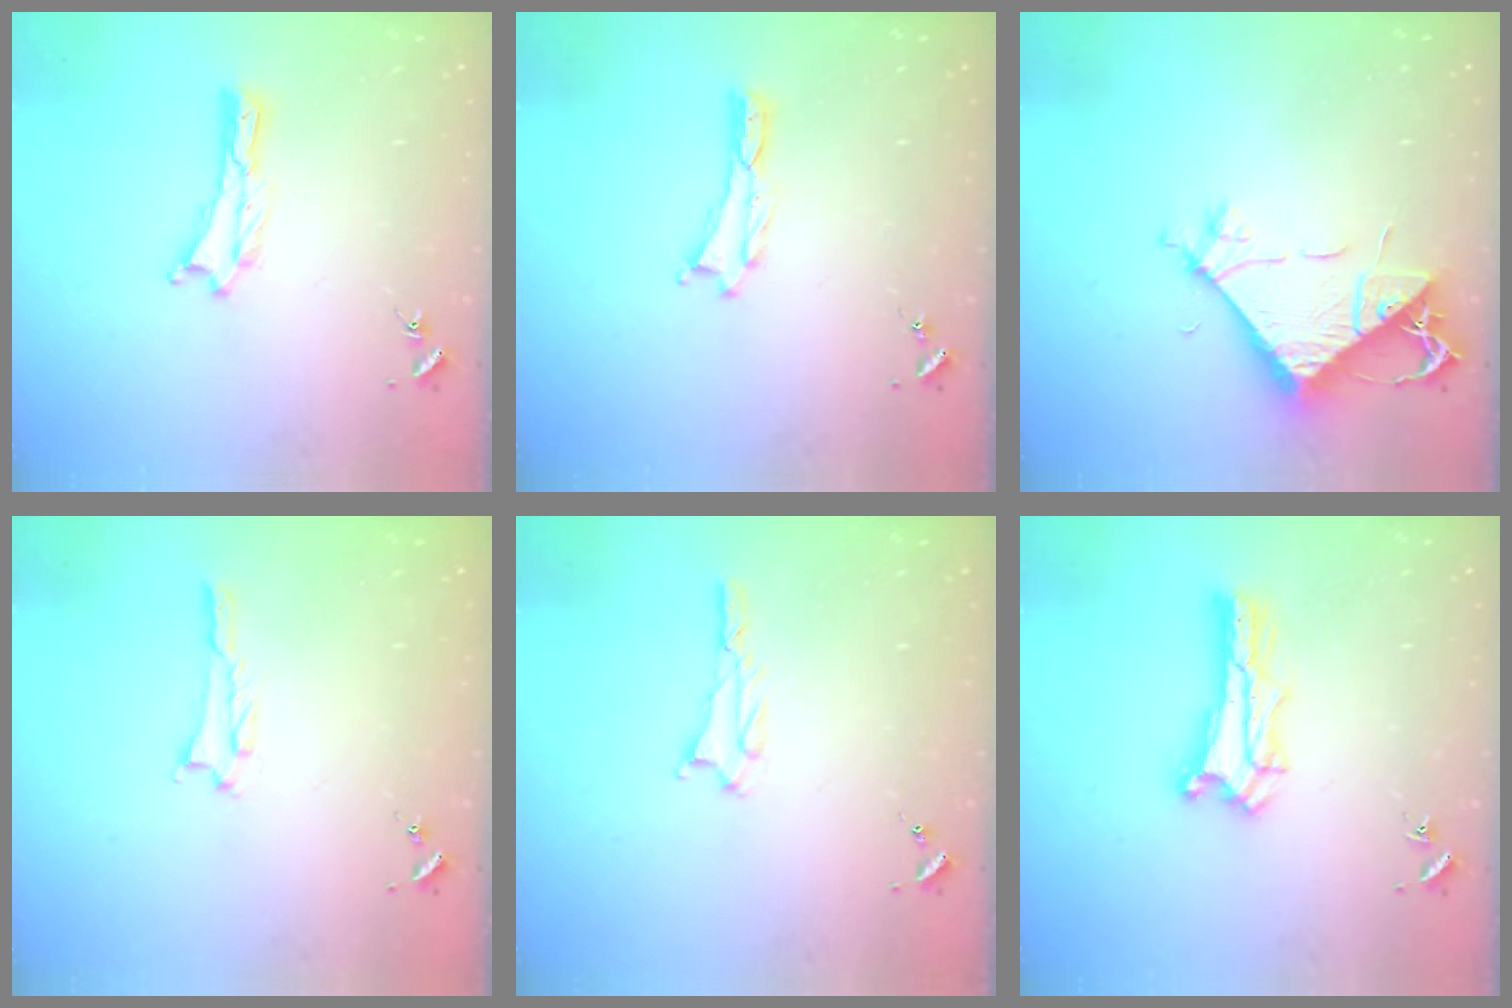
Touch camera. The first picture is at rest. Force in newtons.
{"total": 0.0}
{"total": 7.8, "press": 7.7, "slide": 1.2}
{"total": 1.0, "press": 1.0, "slide": 0.2}
{"total": 1.8, "press": 1.8, "slide": 0.2}
{"total": 1.4, "press": 1.4, "slide": 0.2}